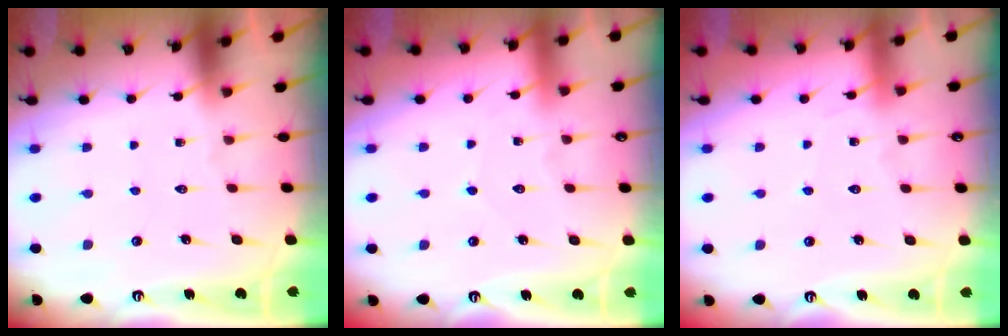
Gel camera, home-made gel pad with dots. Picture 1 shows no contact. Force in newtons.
{"total": 3.0, "press": 2.9, "slide": 0.4}
{"total": 4.3, "press": 4.3, "slide": 0.6}